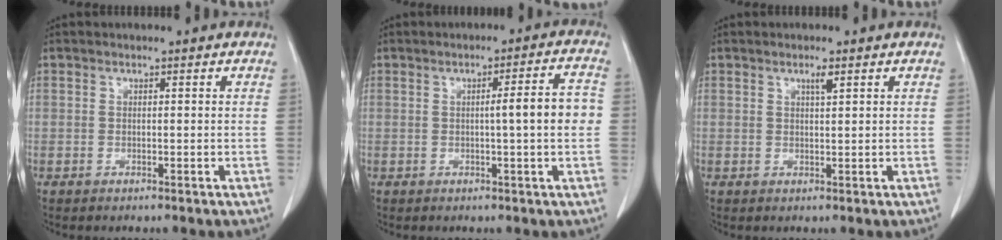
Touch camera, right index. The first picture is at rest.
{"total": 6.0, "force": [-0.3, -0.1, 6.0], "torque": [-0.082, 0.010, -0.005]}
{"total": 1.4, "force": [0.8, 0.0, 1.1], "torque": [-0.019, -0.002, 0.014]}